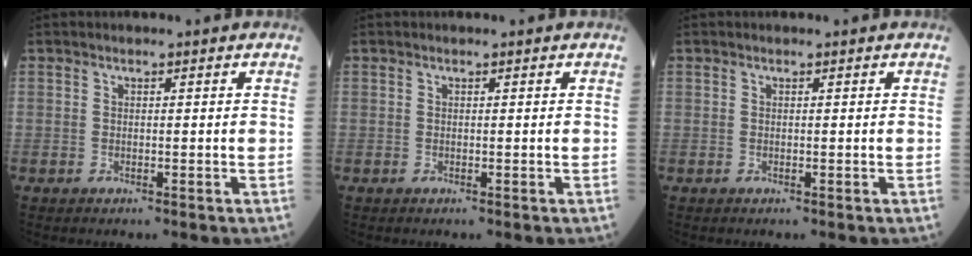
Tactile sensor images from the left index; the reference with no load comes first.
{"total": 0.0}
{"total": 0.0}